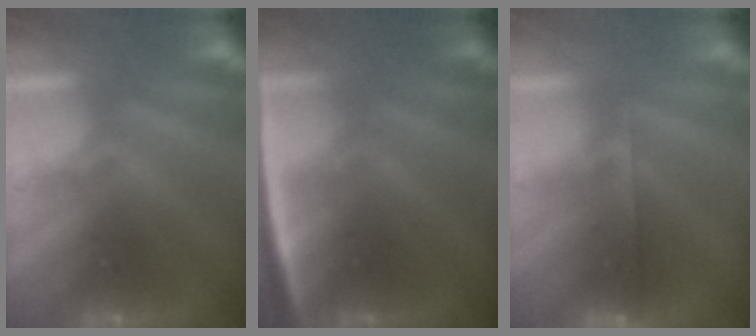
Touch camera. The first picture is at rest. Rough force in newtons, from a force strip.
{"total": 2.4}
{"total": 2.1}